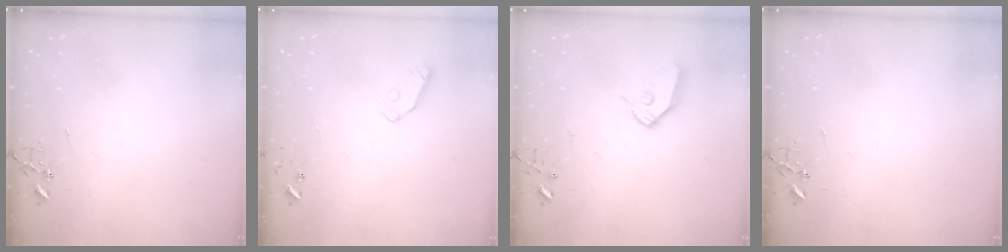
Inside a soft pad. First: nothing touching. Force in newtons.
{"total": 7.1, "press": 7.1, "slide": 0.5}
{"total": 9.9, "press": 9.8, "slide": 1.2}
{"total": 0.0}